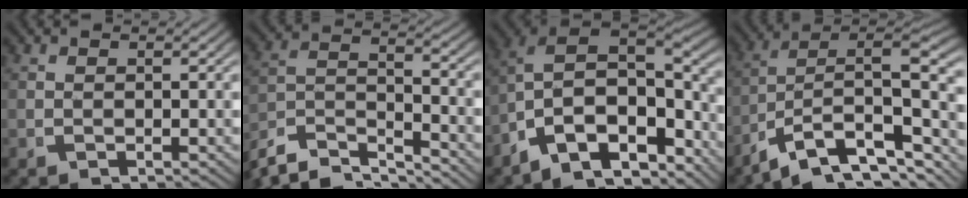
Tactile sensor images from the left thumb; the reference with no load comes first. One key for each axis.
{"total": 9.9, "fx": -5.1, "fy": 6.3, "fz": 5.7, "tx": -0.120, "ty": -0.041, "tz": -0.075}
{"total": 17.3, "fx": -1.9, "fy": 13.2, "fz": 11.0, "tx": -0.247, "ty": -0.054, "tz": -0.031}
{"total": 15.0, "fx": -4.2, "fy": 10.0, "fz": 10.4, "tx": -0.168, "ty": -0.045, "tz": -0.059}